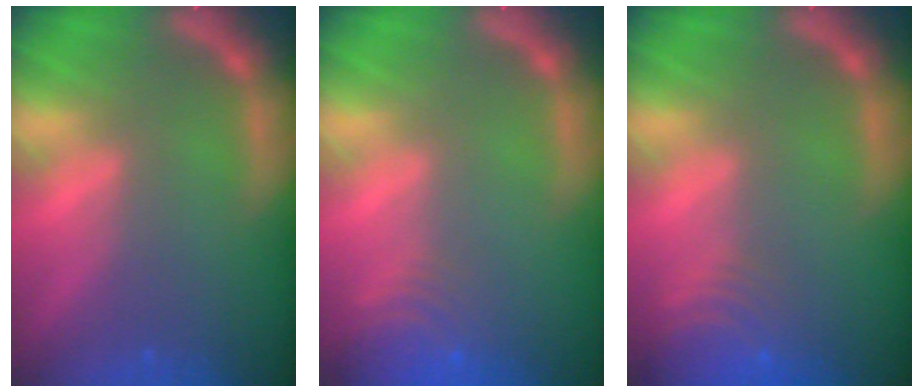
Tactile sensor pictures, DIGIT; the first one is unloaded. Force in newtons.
{"total": 6.5}
{"total": 7.0}